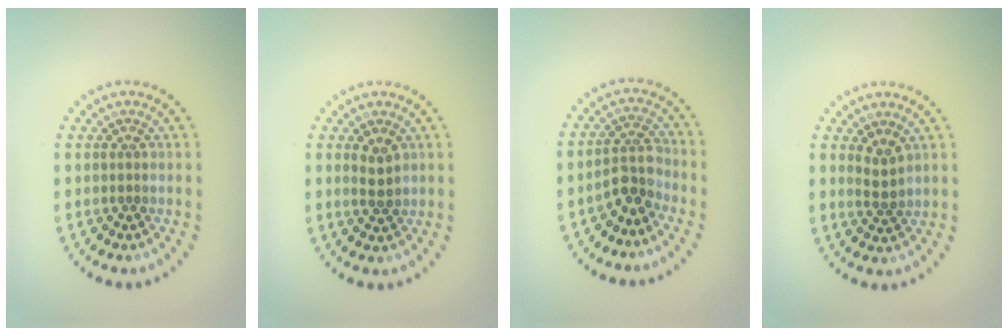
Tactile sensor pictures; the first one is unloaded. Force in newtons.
{"total": 1.9, "press": 1.8, "slide": 0.6}
{"total": 2.8, "press": 2.4, "slide": 1.4}
{"total": 1.9, "press": 1.6, "slide": 0.9}